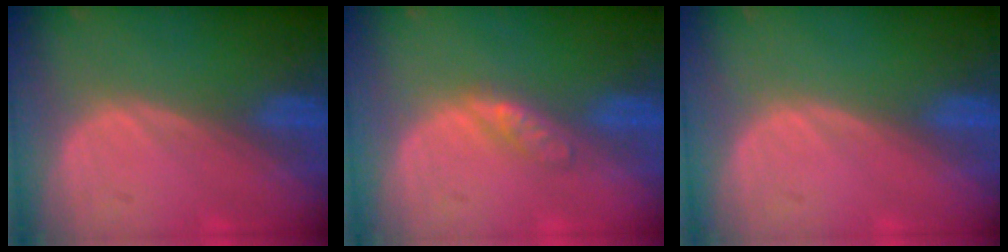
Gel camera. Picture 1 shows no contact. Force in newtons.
{"total": 2.7, "press": 2.7, "slide": 0.3}
{"total": 0.0}